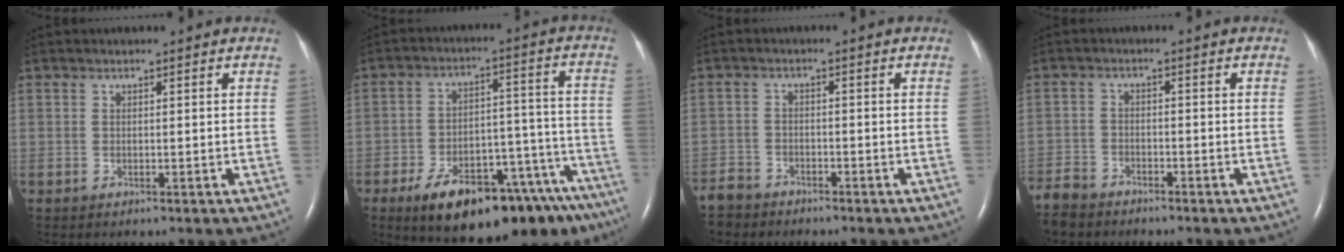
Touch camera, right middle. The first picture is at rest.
{"total": 21.5, "force": [-15.3, 7.0, 13.4], "torque": [-0.113, 0.035, -0.214]}
{"total": 4.6, "force": [-4.3, 1.9, -0.1], "torque": [0.001, -0.006, -0.084]}
{"total": 5.5, "force": [-5.1, 1.9, 0.8], "torque": [-0.017, -0.013, -0.100]}